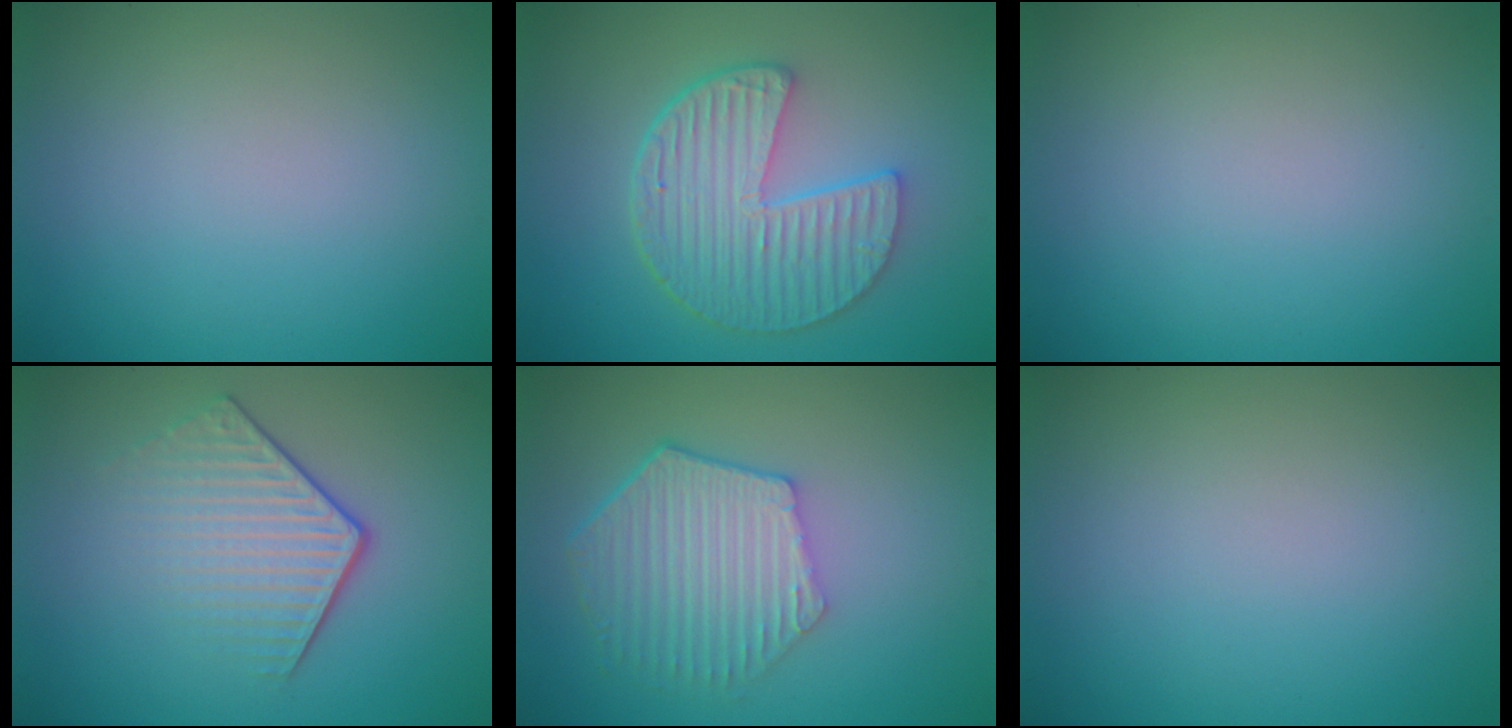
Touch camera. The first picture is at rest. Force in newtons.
{"total": 6.3, "press": 4.7, "slide": 4.1}
{"total": 0.0}
{"total": 4.2, "press": 2.9, "slide": 3.1}
{"total": 5.9, "press": 4.4, "slide": 3.8}
{"total": 0.0}